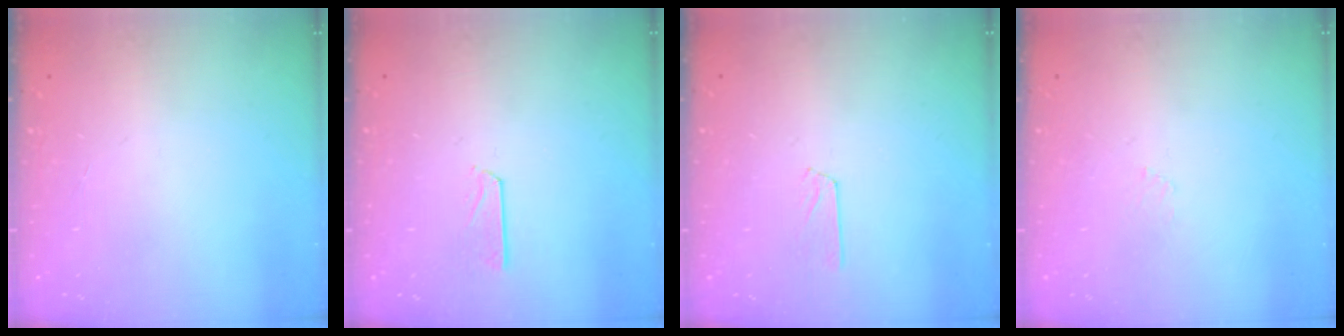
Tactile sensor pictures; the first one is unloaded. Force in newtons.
{"total": 3.3, "press": 3.3, "slide": 0.3}
{"total": 2.5, "press": 2.4, "slide": 0.3}
{"total": 2.7, "press": 2.6, "slide": 0.5}